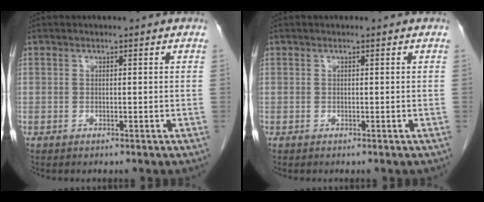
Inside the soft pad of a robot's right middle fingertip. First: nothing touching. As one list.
[{"total": 0.0}]